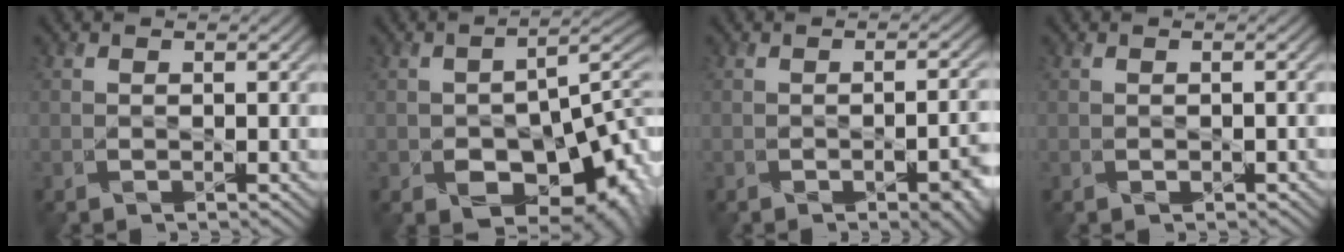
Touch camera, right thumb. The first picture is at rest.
{"total": 13.1, "force": [-4.8, 8.0, 9.3], "torque": [-0.125, -0.040, -0.054]}
{"total": 5.5, "force": [-2.0, 2.0, 4.7], "torque": [-0.055, -0.010, -0.015]}
{"total": 0.7, "force": [-0.3, 0.4, 0.5], "torque": [-0.010, -0.002, -0.003]}